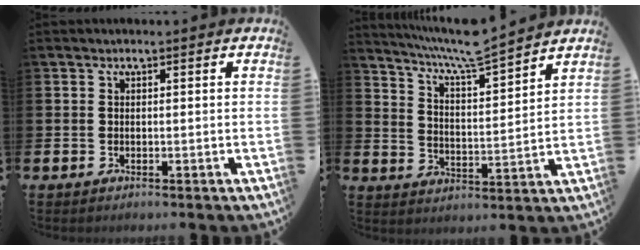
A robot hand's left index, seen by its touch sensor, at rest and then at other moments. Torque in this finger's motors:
{"motor_torque": [0.90, -1.24, 0.46, 0.11]}